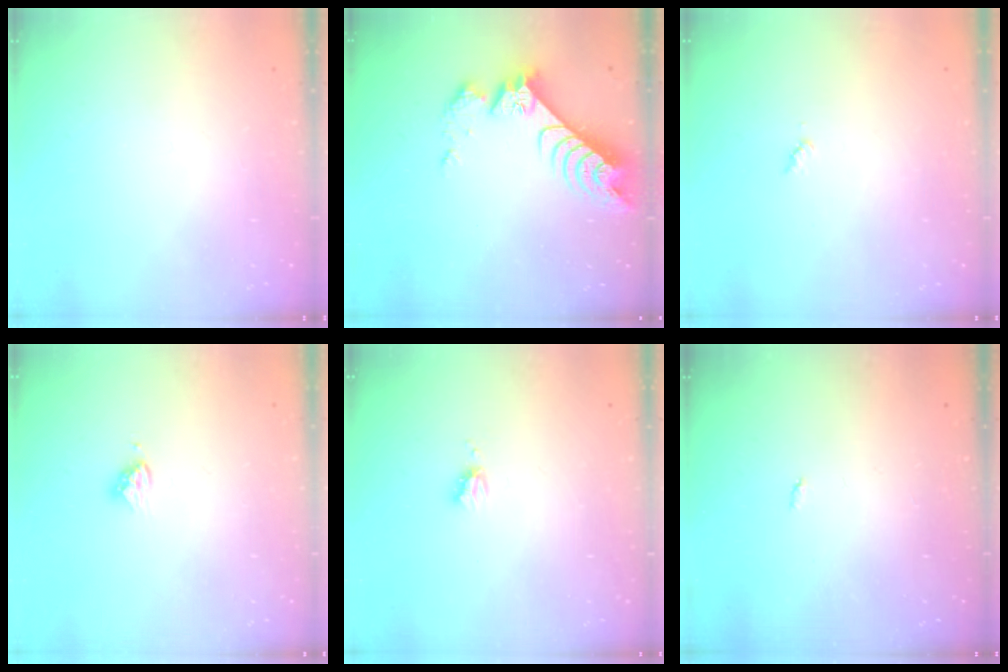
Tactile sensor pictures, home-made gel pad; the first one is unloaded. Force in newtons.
{"total": 8.8, "press": 8.8, "slide": 0.8}
{"total": 3.3, "press": 3.3, "slide": 0.4}
{"total": 3.6, "press": 3.5, "slide": 0.7}
{"total": 3.7, "press": 3.7, "slide": 0.4}
{"total": 2.1, "press": 2.1, "slide": 0.4}